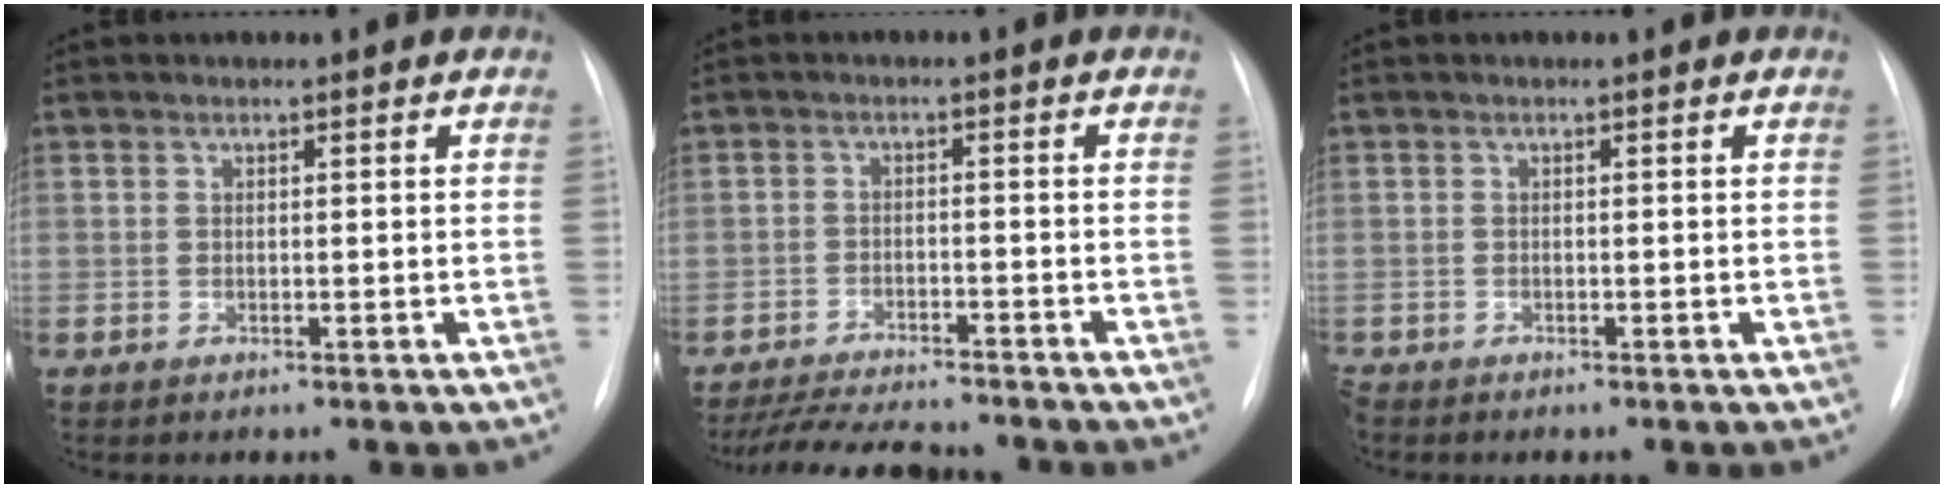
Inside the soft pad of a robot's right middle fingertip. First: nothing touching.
{"total": 11.2, "force": [-10.2, 1.4, 4.3], "torque": [-0.070, -0.009, -0.153]}
{"total": 0.9, "force": [-0.8, 0.1, 0.2], "torque": [-0.007, -0.004, -0.014]}